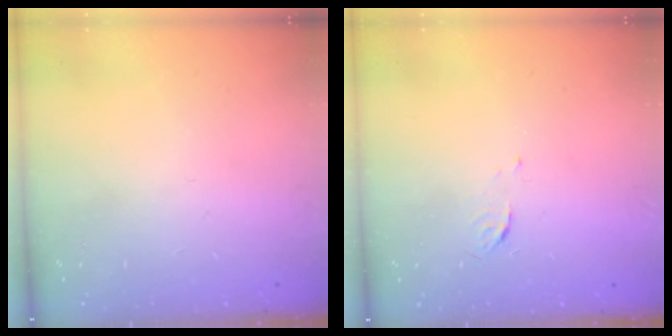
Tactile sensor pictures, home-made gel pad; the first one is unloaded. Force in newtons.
{"total": 3.7, "press": 3.6, "slide": 0.5}